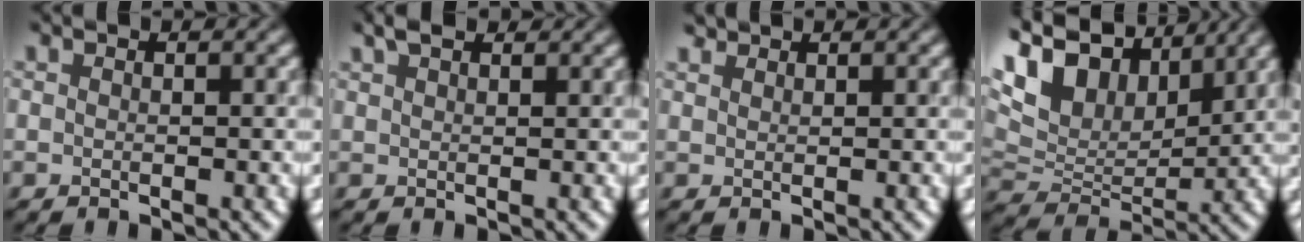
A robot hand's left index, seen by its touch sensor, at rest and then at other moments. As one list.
[{"total": 1.9, "force": [1.7, 0.5, 0.8], "torque": [-0.010, 0.012, 0.033]}, {"total": 1.2, "force": [1.2, 0.2, -0.1], "torque": [0.002, 0.001, 0.019]}, {"total": 11.1, "force": [6.9, 5.7, 6.5], "torque": [-0.143, 0.026, 0.112]}]